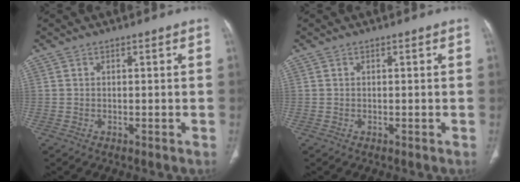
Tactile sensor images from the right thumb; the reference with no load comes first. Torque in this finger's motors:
{"motor_torque": [-0.30, 0.30, -0.23, 0.23, 0.01]}